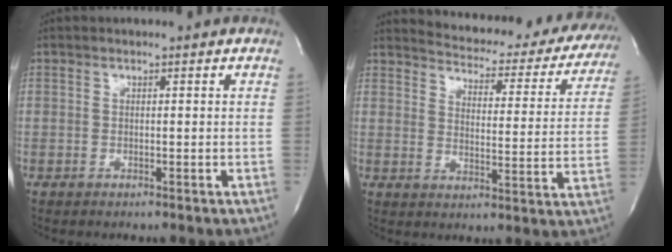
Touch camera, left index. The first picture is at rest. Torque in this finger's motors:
{"motor_torque": [-0.12, -0.72, 0.12, 0.02]}